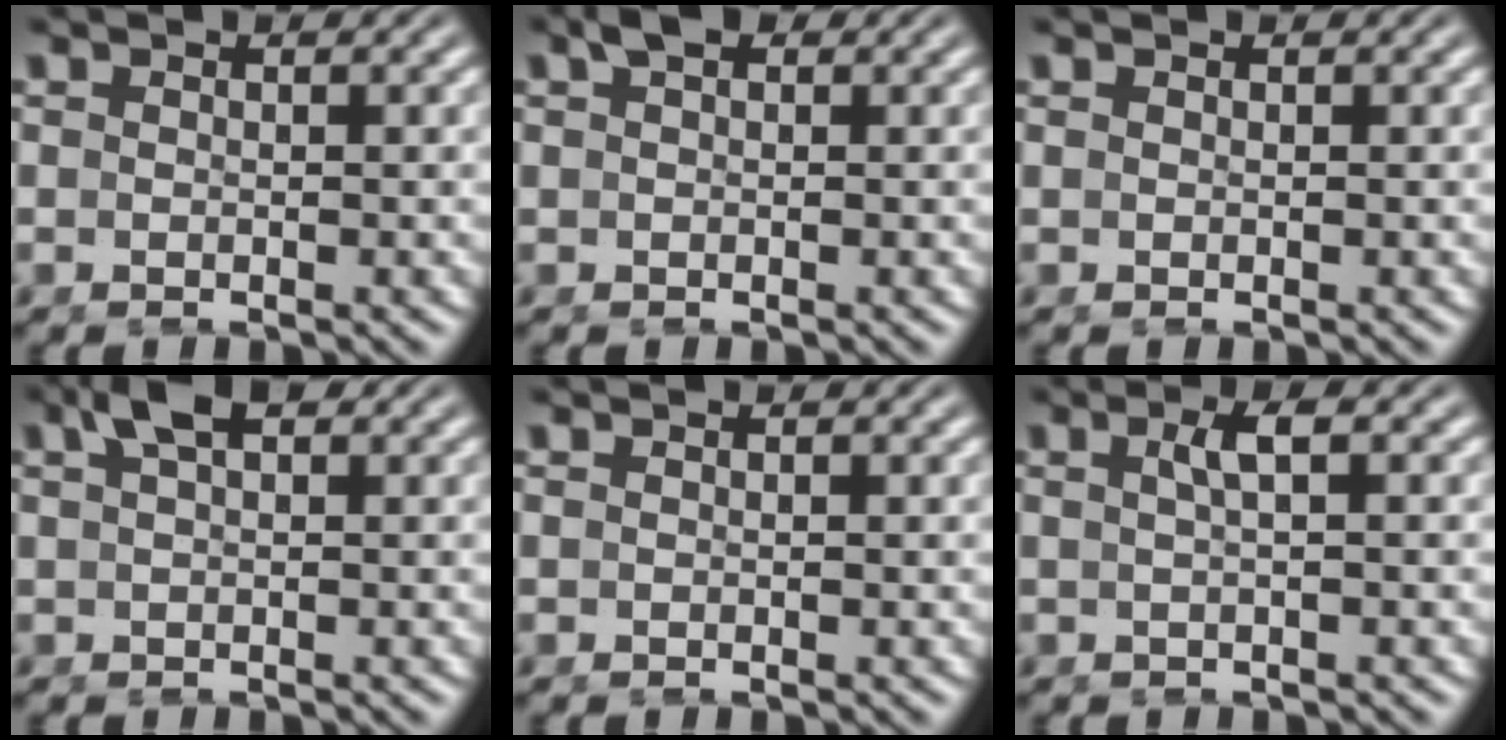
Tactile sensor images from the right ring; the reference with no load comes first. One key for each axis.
{"total": 1.8, "fx": 1.1, "fy": 1.0, "fz": 1.1, "tx": -0.020, "ty": 0.004, "tz": 0.017}
{"total": 0.0}
{"total": 2.7, "fx": 1.6, "fy": 1.0, "fz": 2.0, "tx": -0.035, "ty": 0.009, "tz": 0.028}
{"total": 0.0}
{"total": 1.9, "fx": 0.3, "fy": 0.1, "fz": 1.9, "tx": -0.029, "ty": 0.008, "tz": 0.007}